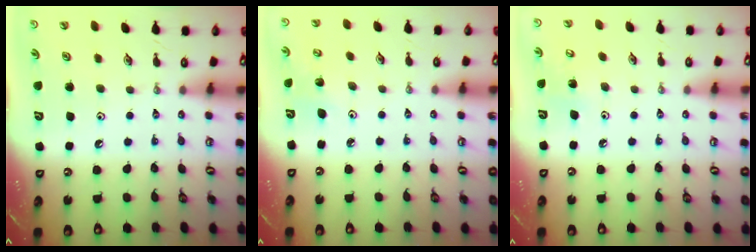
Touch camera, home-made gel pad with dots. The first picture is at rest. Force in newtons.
{"total": 2.8, "press": 2.8, "slide": 0.3}
{"total": 4.8, "press": 4.8, "slide": 0.4}